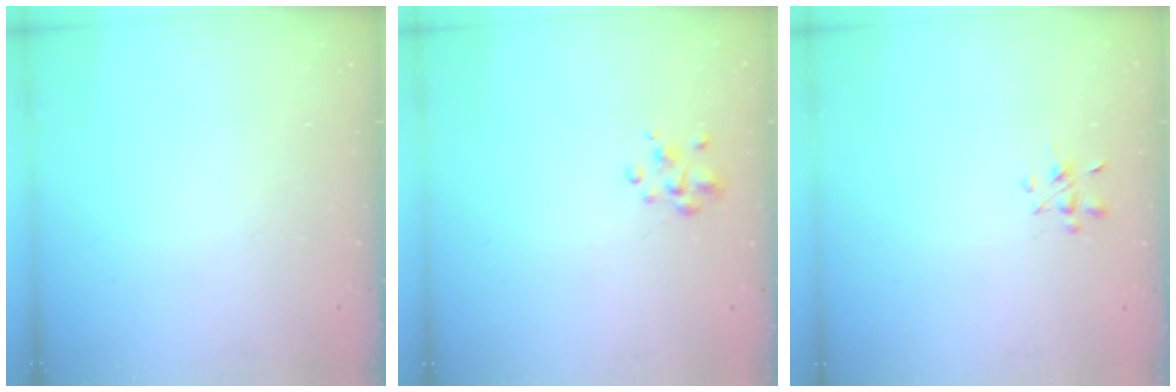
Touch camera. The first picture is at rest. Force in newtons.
{"total": 2.5, "press": 2.4, "slide": 0.7}
{"total": 2.6, "press": 2.5, "slide": 0.7}